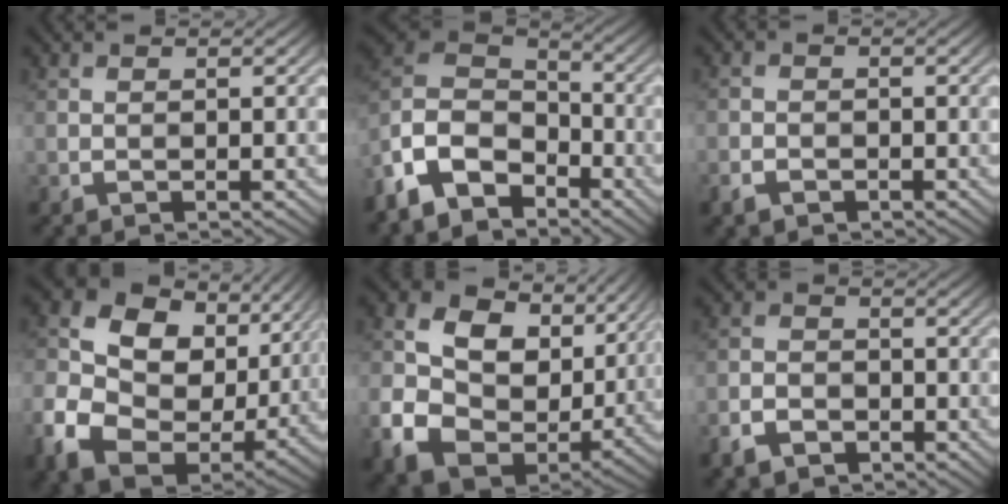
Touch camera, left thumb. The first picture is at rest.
{"total": 13.0, "force": [-7.9, 7.9, 6.6], "torque": [-0.182, -0.012, -0.162]}
{"total": 2.1, "force": [-1.4, 1.4, 0.9], "torque": [-0.020, -0.004, -0.034]}
{"total": 15.8, "force": [1.9, 12.3, 9.8], "torque": [-0.233, -0.018, 0.047]}
{"total": 14.5, "force": [2.3, 11.2, 9.0], "torque": [-0.209, -0.014, 0.054]}
{"total": 3.9, "force": [-2.6, 2.4, 1.6], "torque": [-0.037, -0.004, -0.059]}